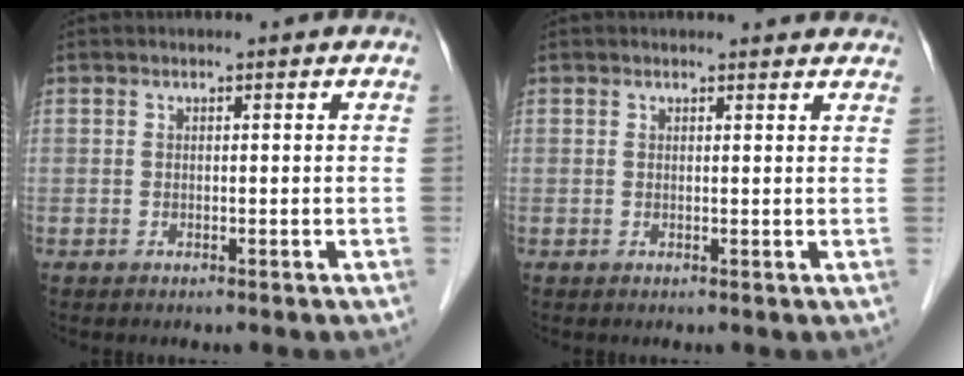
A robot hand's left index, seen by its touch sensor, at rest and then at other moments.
{"total": 3.5, "force": [3.4, 0.6, 0.5], "torque": [-0.009, 0.004, 0.027]}